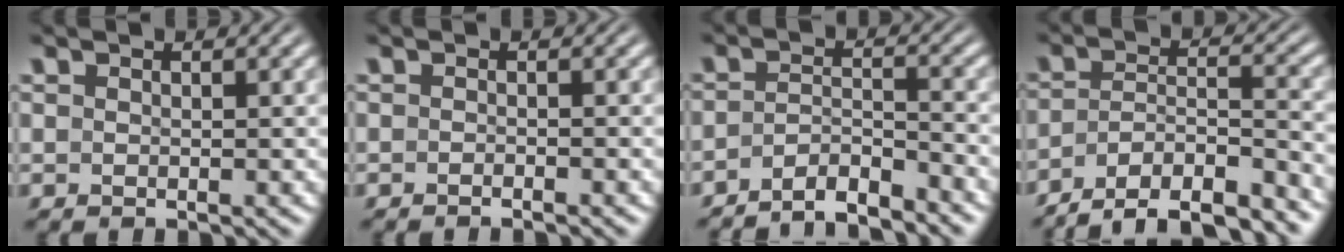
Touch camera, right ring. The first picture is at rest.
{"total": 1.1, "force": [-1.0, -0.4, 0.1], "torque": [-0.004, 0.000, -0.018]}
{"total": 5.0, "force": [-4.5, 1.5, 1.6], "torque": [-0.033, -0.020, -0.070]}
{"total": 10.6, "force": [-8.3, 5.6, 3.4], "torque": [-0.065, -0.035, -0.132]}